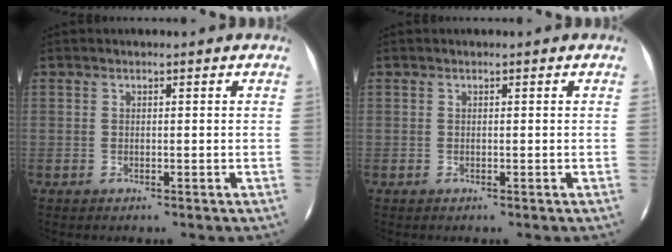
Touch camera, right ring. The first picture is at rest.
{"total": 0.0}